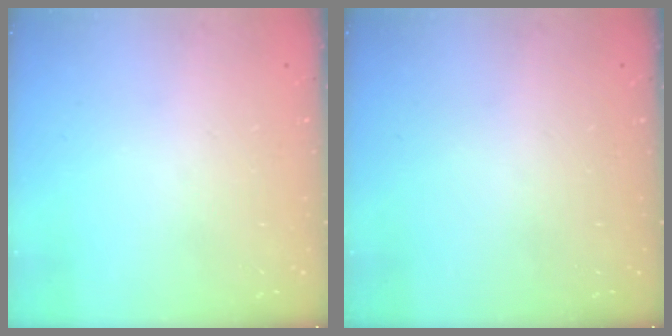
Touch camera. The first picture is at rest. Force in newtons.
{"total": 0.0}